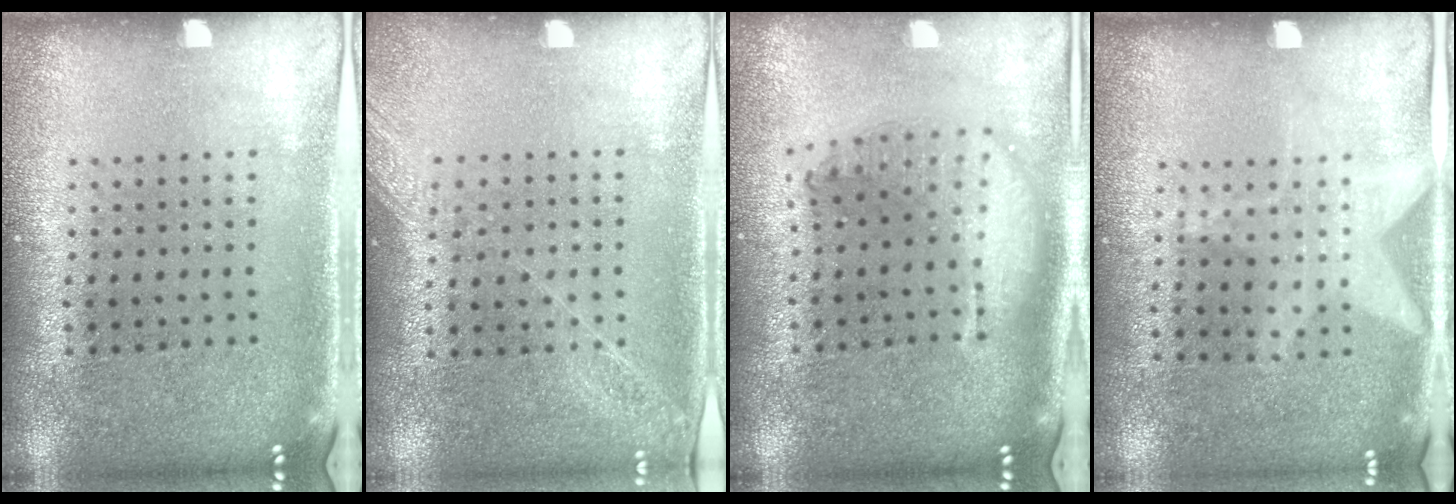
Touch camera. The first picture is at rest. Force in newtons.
{"total": 1.2, "press": 1.2, "slide": 0.2}
{"total": 1.9, "press": 1.6, "slide": 1.0}
{"total": 1.3, "press": 0.9, "slide": 0.9}